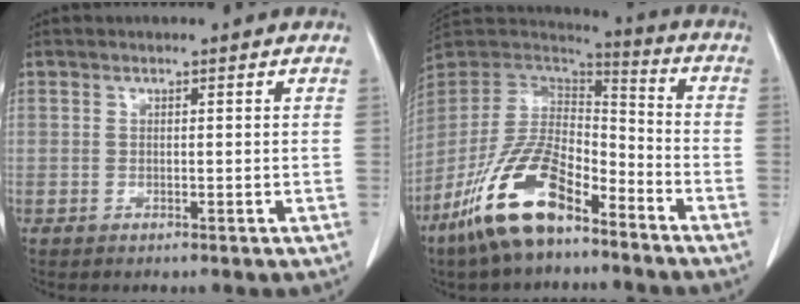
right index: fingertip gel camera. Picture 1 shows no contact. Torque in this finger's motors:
{"motor_torque": [0.01, -0.10, -0.05, -0.16]}